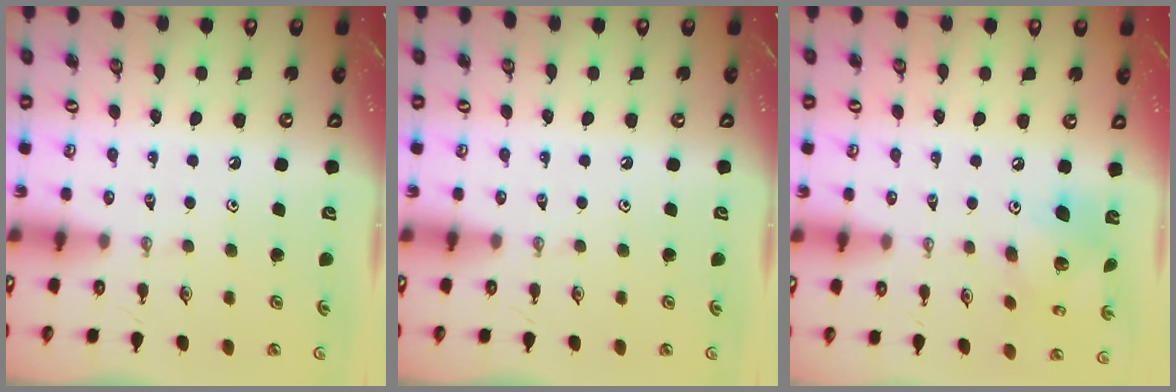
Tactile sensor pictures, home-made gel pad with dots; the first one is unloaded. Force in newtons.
{"total": 0.0}
{"total": 12.3, "press": 12.2, "slide": 1.1}